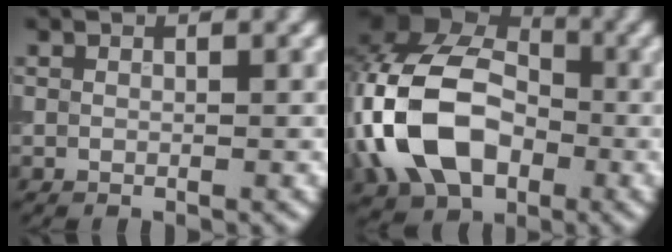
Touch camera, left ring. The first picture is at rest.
{"total": 12.5, "force": [-2.8, 8.8, 8.5], "torque": [-0.197, 0.001, -0.067]}